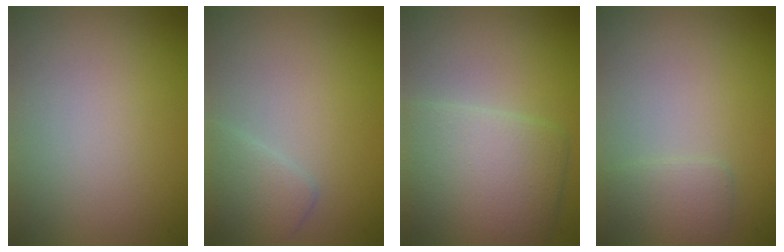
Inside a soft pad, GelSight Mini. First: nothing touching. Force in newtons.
{"total": 2.0, "press": 2.0, "slide": 0.1}
{"total": 6.2, "press": 6.2, "slide": 0.3}
{"total": 1.6, "press": 1.6, "slide": 0.2}